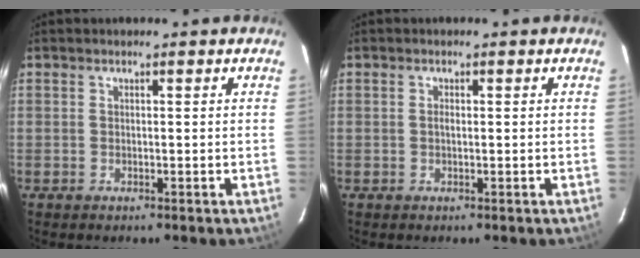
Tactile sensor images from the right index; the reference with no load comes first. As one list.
[{"total": 0.7, "force": [0.0, 0.4, 0.6], "torque": [-0.011, 0.002, -0.001]}]